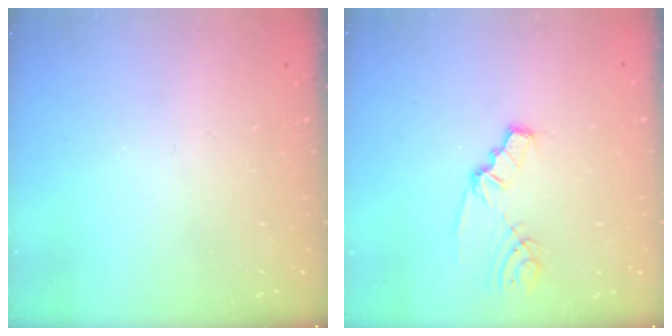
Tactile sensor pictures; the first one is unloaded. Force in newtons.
{"total": 2.5, "press": 2.5, "slide": 0.4}